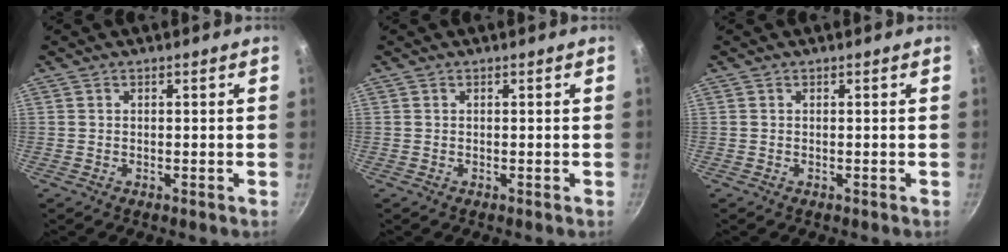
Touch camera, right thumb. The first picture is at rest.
{"total": 0.0}
{"total": 0.0}